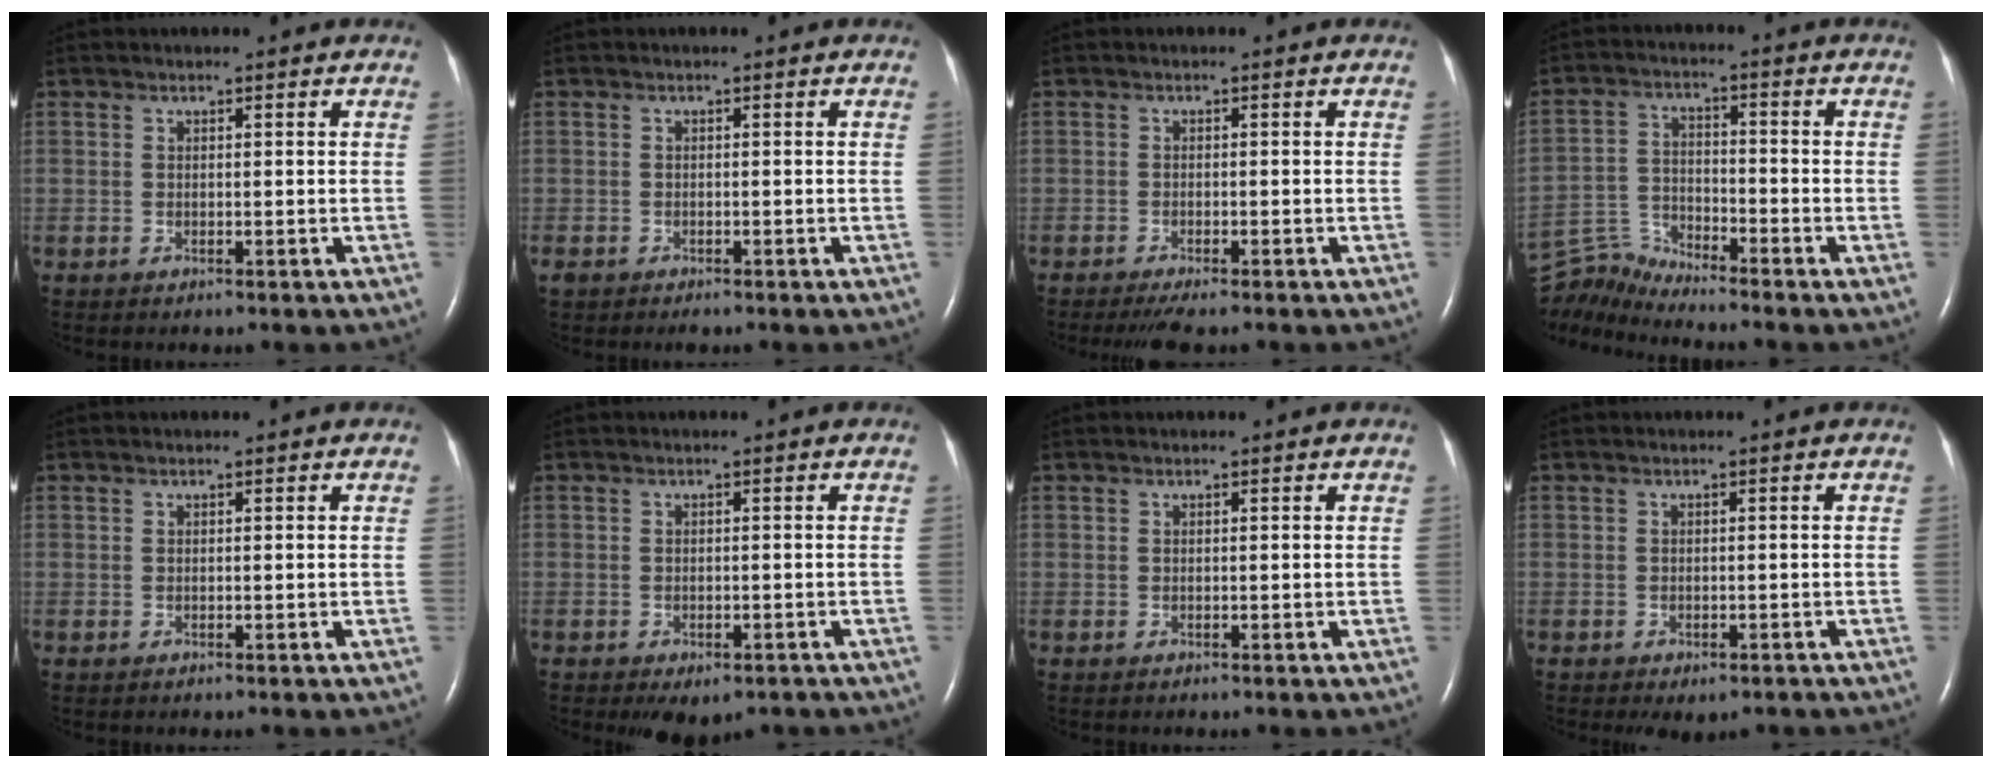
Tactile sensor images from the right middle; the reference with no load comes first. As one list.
[{"total": 2.2, "force": [-1.6, 1.0, 1.0], "torque": [-0.022, -0.006, -0.022]}, {"total": 4.0, "force": [-3.2, 0.4, 2.4], "torque": [-0.038, -0.010, -0.046]}, {"total": 7.2, "force": [-7.1, -1.3, 0.1], "torque": [-0.018, 0.000, -0.136]}, {"total": 0.0}, {"total": 4.0, "force": [-2.9, 2.0, 1.9], "torque": [-0.020, -0.004, -0.033]}, {"total": 0.0}, {"total": 3.1, "force": [-2.3, 1.5, 1.5], "torque": [-0.015, -0.004, -0.026]}]